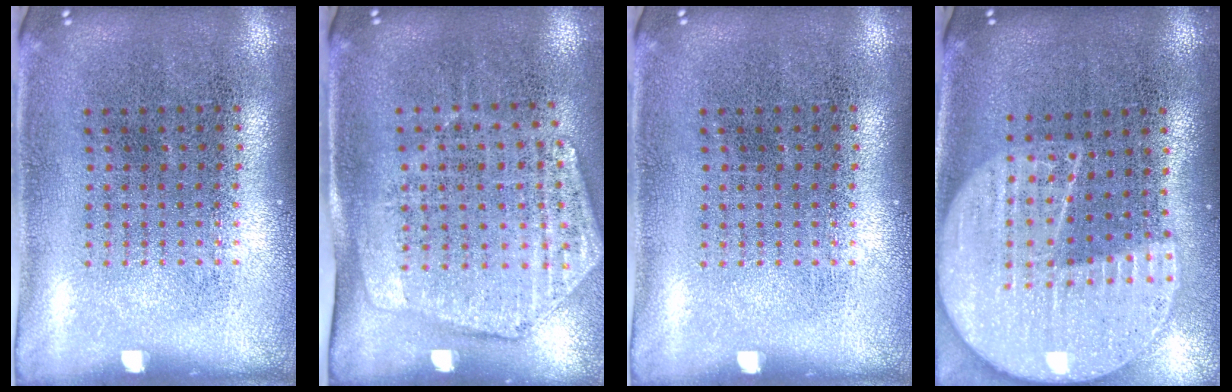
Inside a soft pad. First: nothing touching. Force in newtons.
{"total": 1.9, "press": 1.6, "slide": 1.1}
{"total": 0.0}
{"total": 2.3, "press": 2.0, "slide": 1.1}